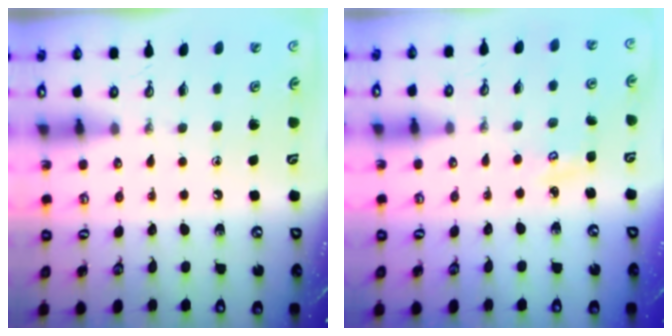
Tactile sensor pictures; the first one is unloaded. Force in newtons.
{"total": 2.9, "press": 2.9, "slide": 0.3}